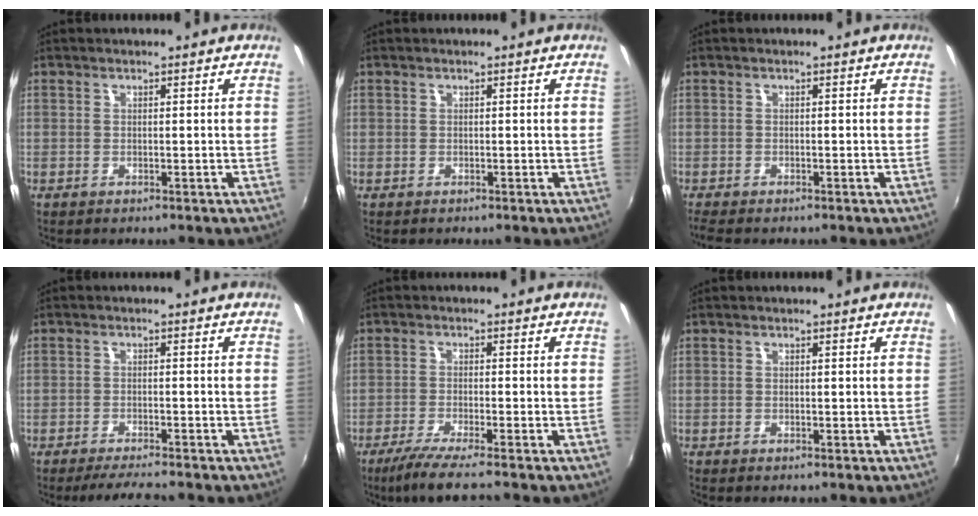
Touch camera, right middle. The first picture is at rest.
{"total": 0.5, "force": [-0.2, 0.5, -0.1], "torque": [0.001, -0.001, -0.003]}
{"total": 2.8, "force": [-2.4, 0.6, 1.3], "torque": [-0.029, -0.019, -0.043]}
{"total": 5.6, "force": [-5.0, 0.2, 2.5], "torque": [-0.060, -0.011, -0.083]}
{"total": 6.3, "force": [-5.2, -0.6, 3.4], "torque": [-0.083, -0.021, -0.094]}
{"total": 0.0}